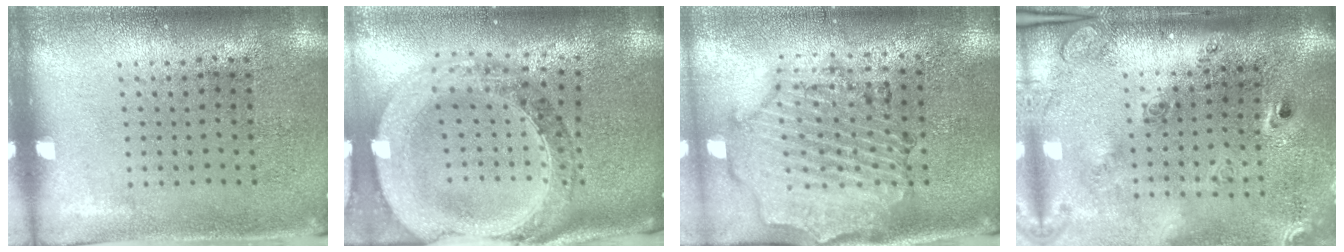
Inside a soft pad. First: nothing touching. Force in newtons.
{"total": 2.6, "press": 2.3, "slide": 1.3}
{"total": 1.6, "press": 1.6, "slide": 0.4}
{"total": 2.9, "press": 2.0, "slide": 2.1}